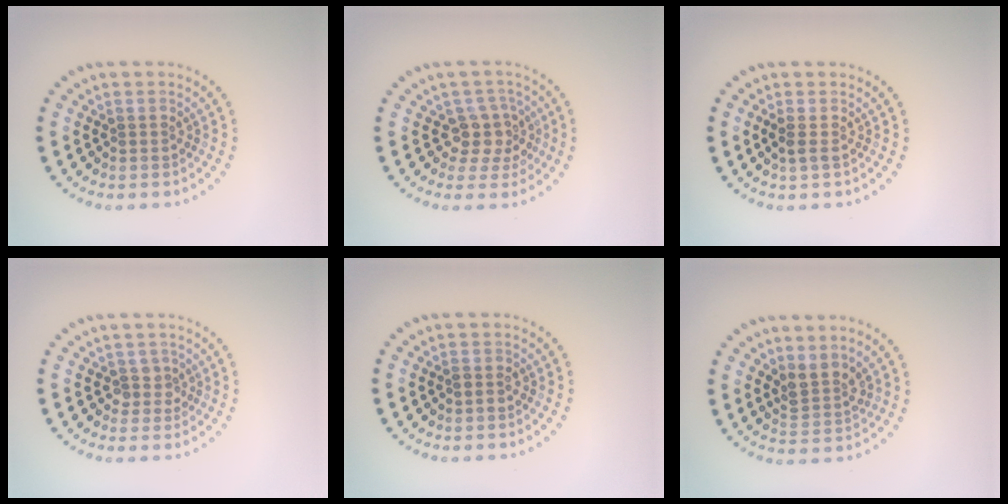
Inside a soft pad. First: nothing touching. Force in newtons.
{"total": 3.0, "press": 2.3, "slide": 1.9}
{"total": 1.1, "press": 1.0, "slide": 0.4}
{"total": 1.4, "press": 1.0, "slide": 1.0}
{"total": 0.9, "press": 0.9, "slide": 0.2}
{"total": 2.4, "press": 1.9, "slide": 1.6}